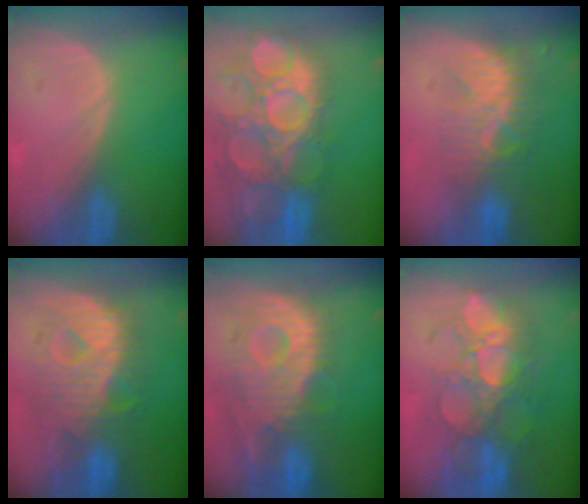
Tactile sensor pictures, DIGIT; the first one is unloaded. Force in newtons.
{"total": 15.1, "press": 12.7, "slide": 8.3}
{"total": 8.5, "press": 7.6, "slide": 3.8}
{"total": 10.8, "press": 10.7, "slide": 0.9}
{"total": 12.0, "press": 10.8, "slide": 5.3}
{"total": 10.0, "press": 9.3, "slide": 3.6}